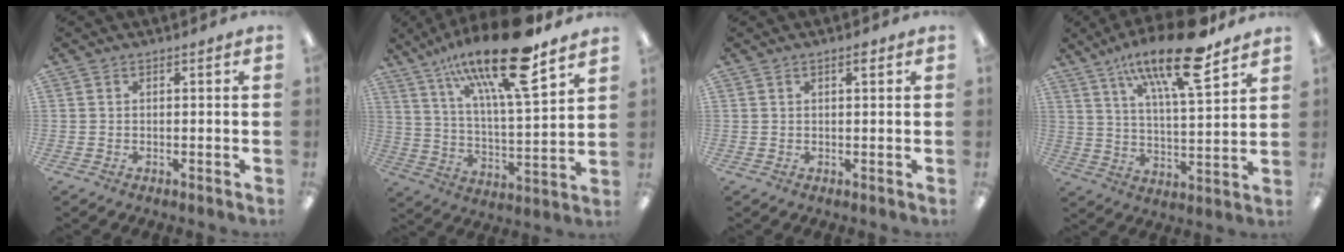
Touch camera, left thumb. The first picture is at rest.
{"total": 22.9, "force": [15.7, 5.2, 15.8], "torque": [-0.275, -0.087, 0.255]}
{"total": 1.6, "force": [0.9, 0.4, 1.2], "torque": [-0.018, 0.000, 0.012]}
{"total": 18.8, "force": [12.2, 5.1, 13.3], "torque": [-0.223, -0.061, 0.196]}